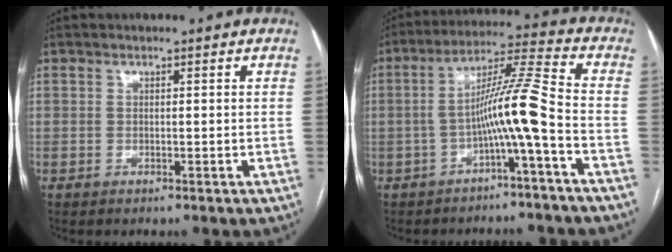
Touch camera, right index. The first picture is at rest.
{"total": 9.3, "force": [-3.1, -1.3, 8.6], "torque": [-0.150, 0.023, -0.055]}